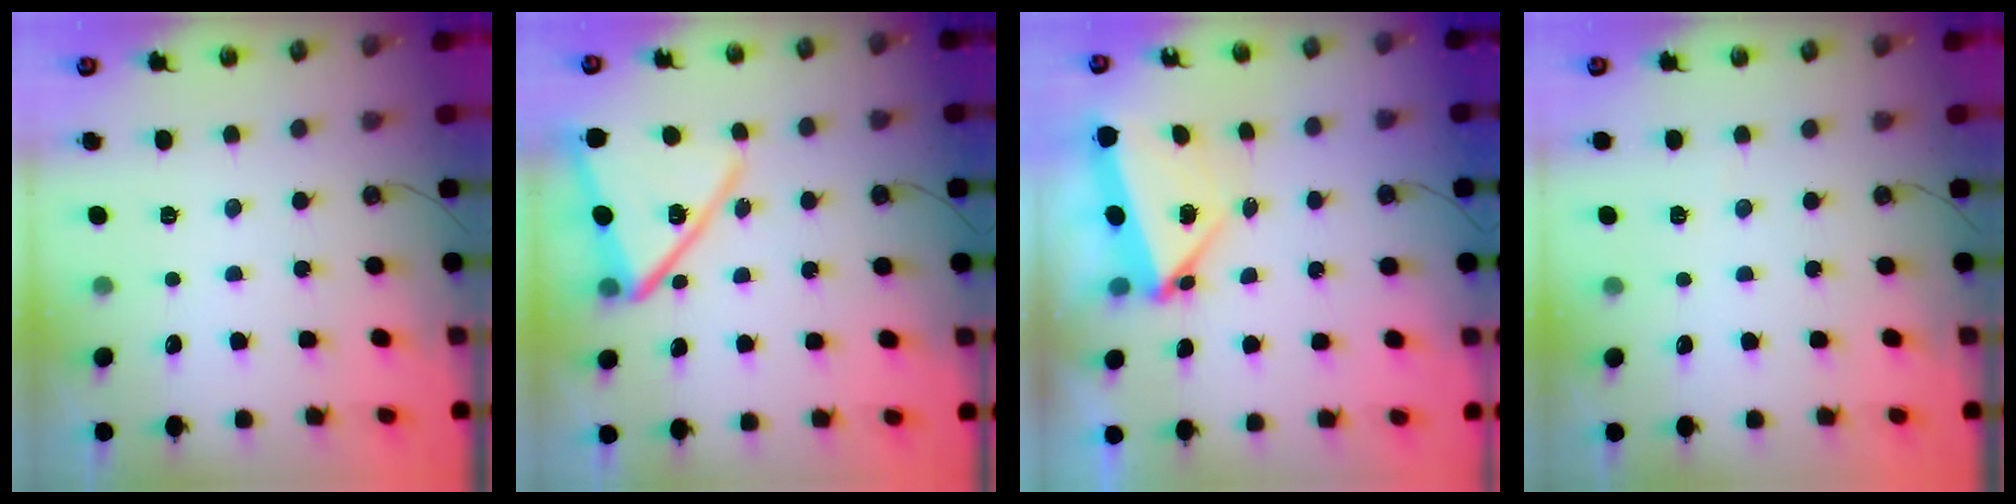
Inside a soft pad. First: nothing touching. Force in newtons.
{"total": 14.8, "press": 14.6, "slide": 1.8}
{"total": 7.6, "press": 4.7, "slide": 6.0}
{"total": 2.0, "press": 2.0, "slide": 0.4}